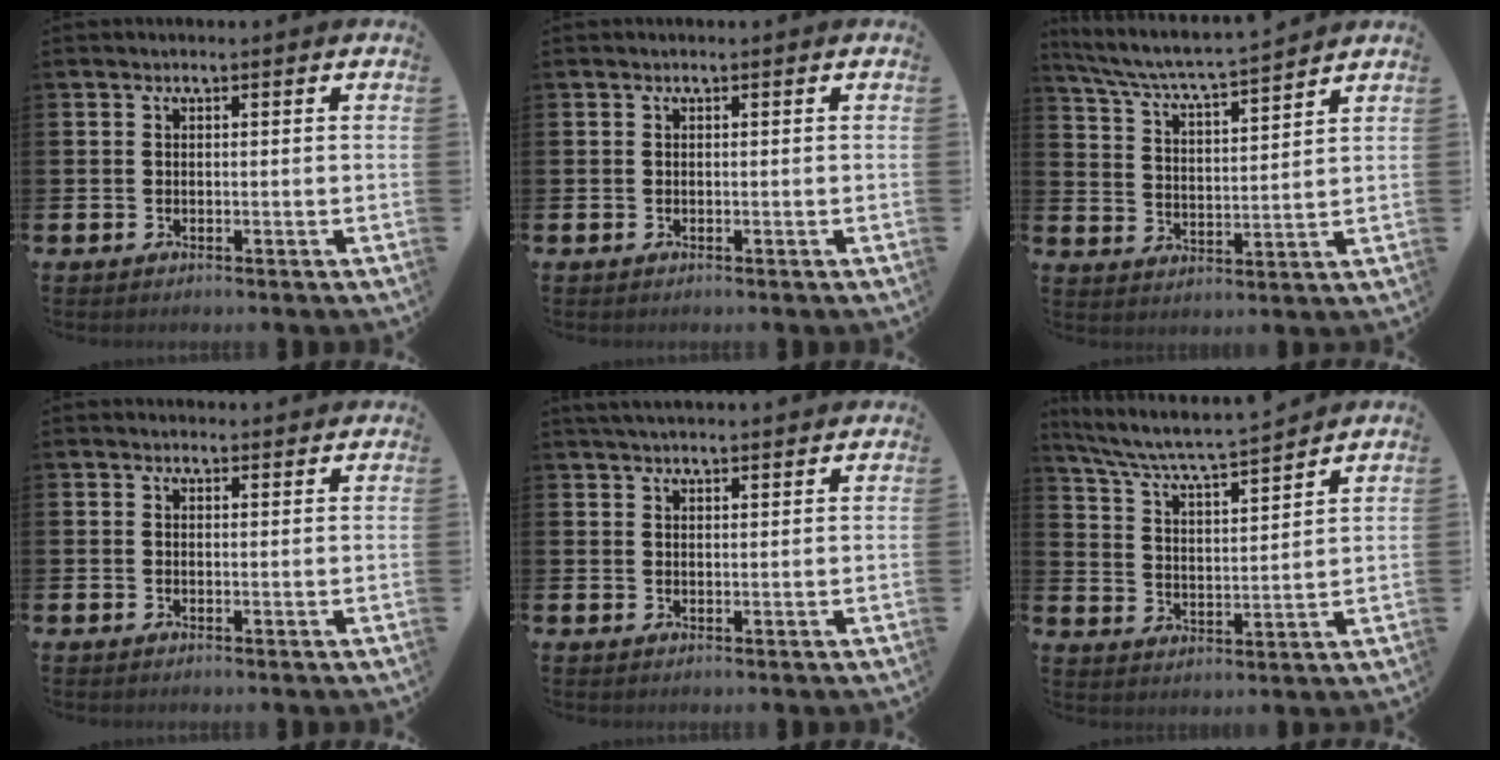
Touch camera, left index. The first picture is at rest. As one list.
[{"total": 0.0}, {"total": 5.8, "force": [5.5, -0.1, 1.7], "torque": [-0.057, -0.044, 0.090]}, {"total": 1.1, "force": [1.1, 0.3, 0.0], "torque": [0.005, -0.002, 0.019]}, {"total": 2.9, "force": [2.8, 0.2, 0.6], "torque": [-0.018, -0.007, 0.052]}, {"total": 6.3, "force": [6.0, 0.0, 2.0], "torque": [-0.064, -0.051, 0.099]}]